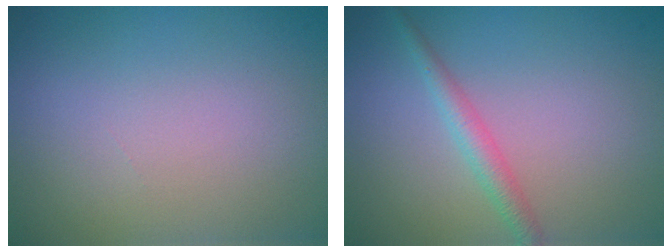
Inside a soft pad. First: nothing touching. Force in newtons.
{"total": 2.0, "press": 2.0, "slide": 0.0}